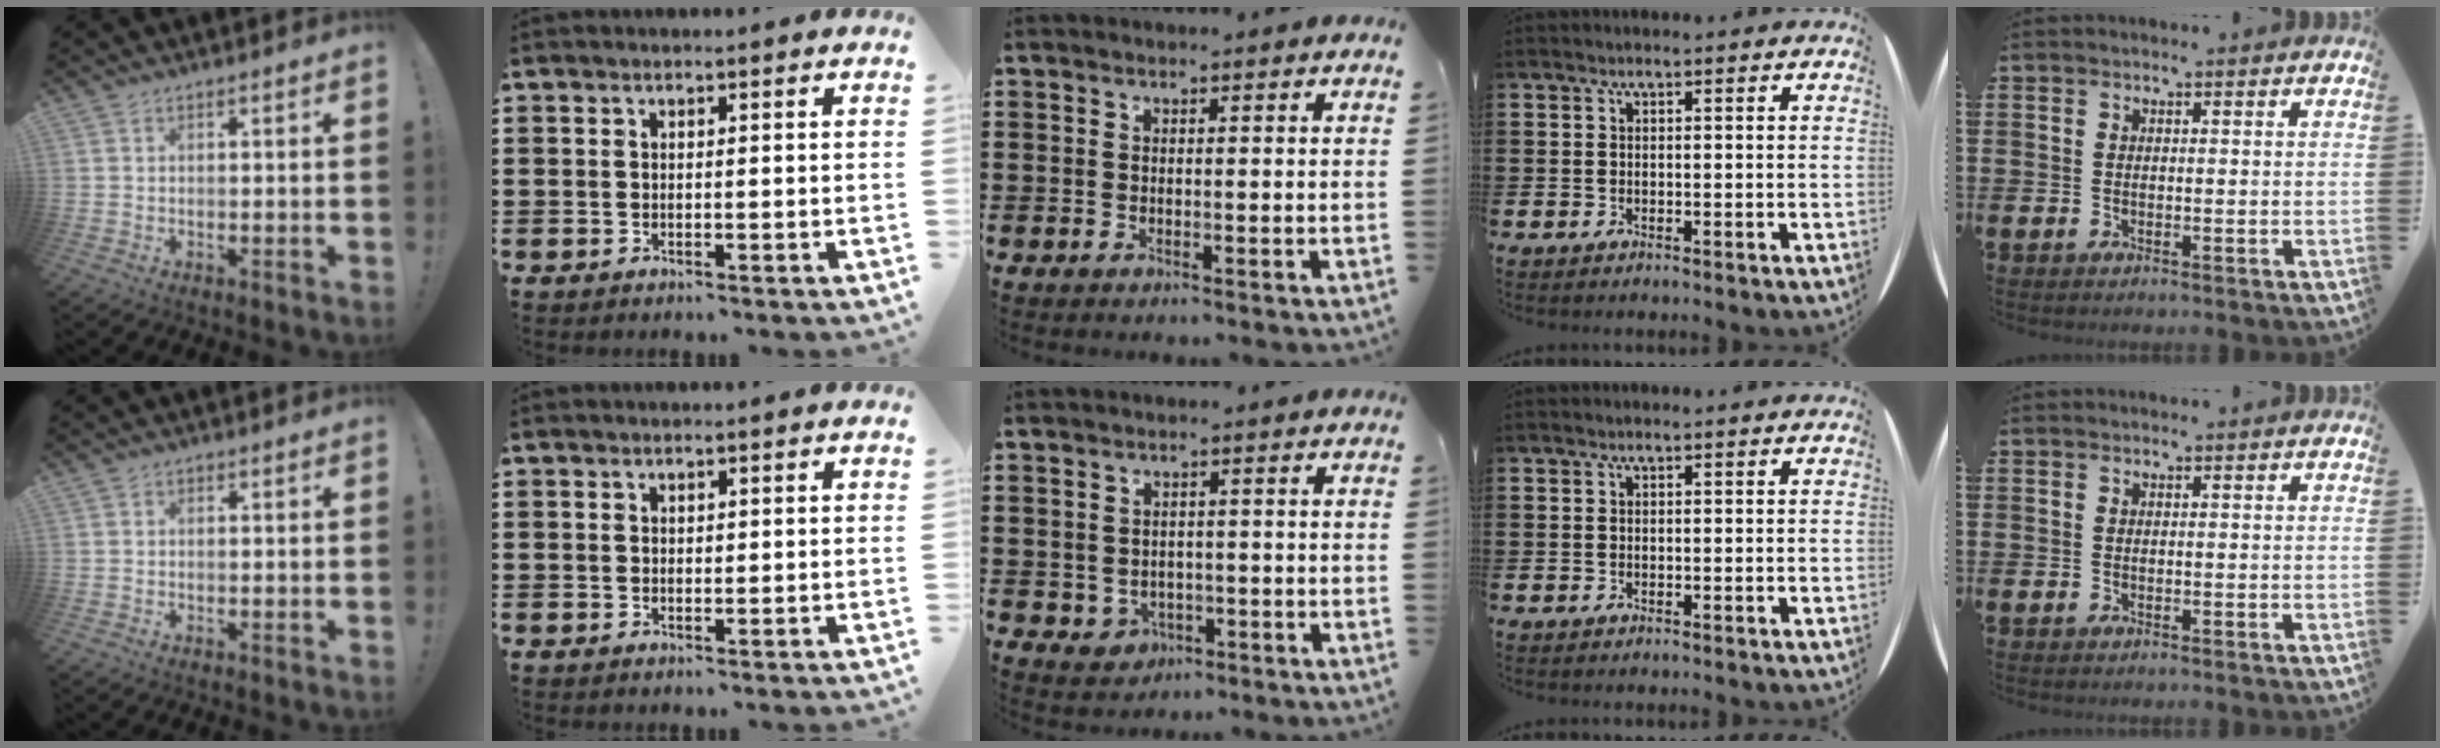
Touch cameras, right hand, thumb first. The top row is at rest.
{"thumb": {"total": 0.6, "force": [-0.3, 0.5, 0.1], "torque": [-0.003, 0.001, -0.006]}, "index": {"total": 0.6, "force": [0.3, 0.4, 0.2], "torque": [-0.005, 0.002, 0.006]}, "middle": {"total": 1.8, "force": [-0.6, 1.6, 0.3], "torque": [-0.017, -0.002, -0.015]}}